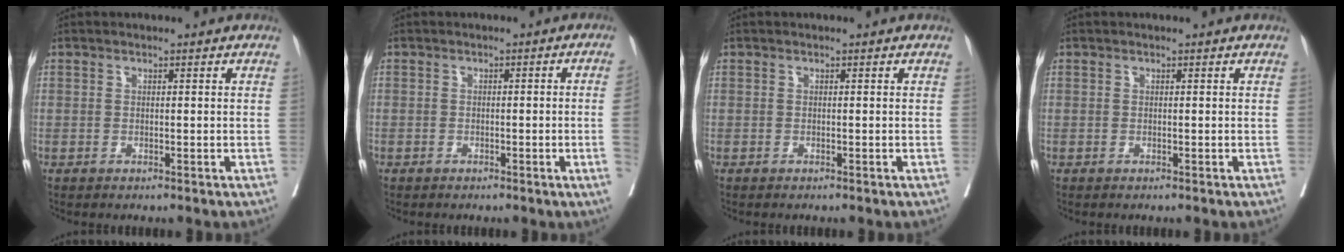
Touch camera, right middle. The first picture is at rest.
{"total": 3.2, "force": [-0.8, -0.8, 3.0], "torque": [-0.040, 0.001, -0.009]}
{"total": 0.0}
{"total": 0.0}